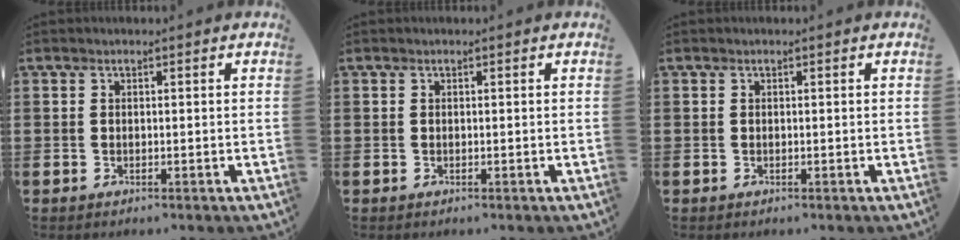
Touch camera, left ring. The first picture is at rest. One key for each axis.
{"total": 0.0}
{"total": 0.0}